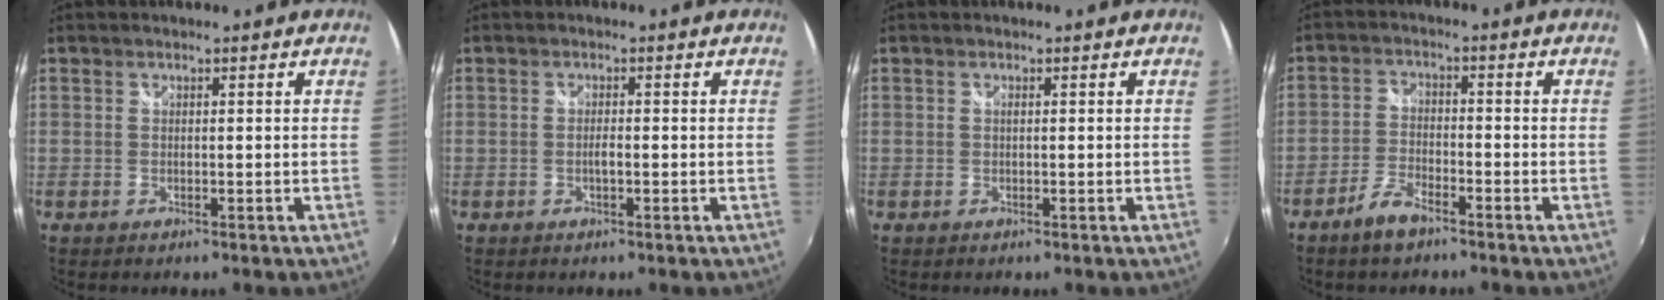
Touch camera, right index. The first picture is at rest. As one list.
[{"total": 1.3, "force": [-0.4, 0.3, 1.2], "torque": [-0.025, 0.000, -0.009]}, {"total": 0.0}, {"total": 5.1, "force": [-3.9, 1.8, 2.8], "torque": [-0.072, 0.001, -0.075]}]